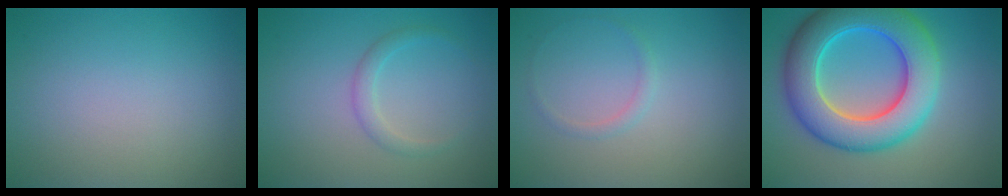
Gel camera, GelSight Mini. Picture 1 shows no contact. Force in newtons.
{"total": 1.5, "press": 1.5, "slide": 0.0}
{"total": 0.8, "press": 0.8, "slide": 0.0}
{"total": 10.4, "press": 10.3, "slide": 0.4}